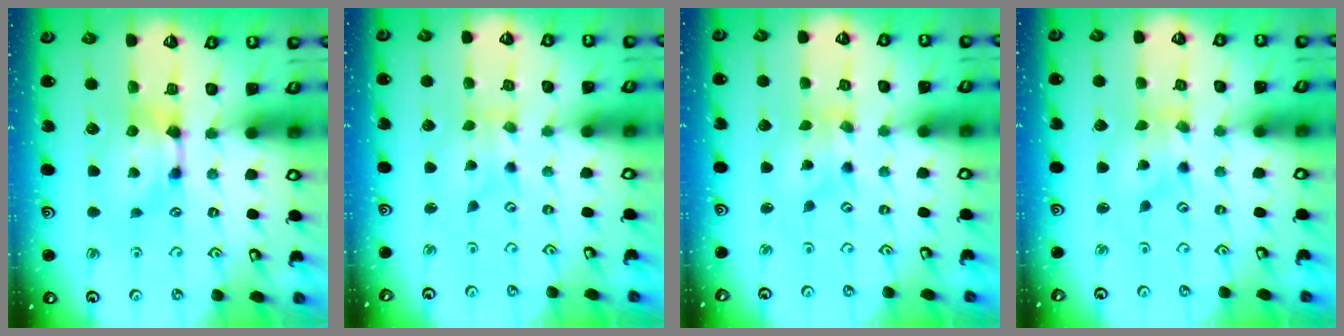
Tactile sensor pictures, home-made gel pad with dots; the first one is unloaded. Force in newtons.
{"total": 3.4, "press": 3.4, "slide": 0.7}
{"total": 2.7, "press": 2.4, "slide": 1.1}
{"total": 2.7, "press": 2.4, "slide": 1.1}